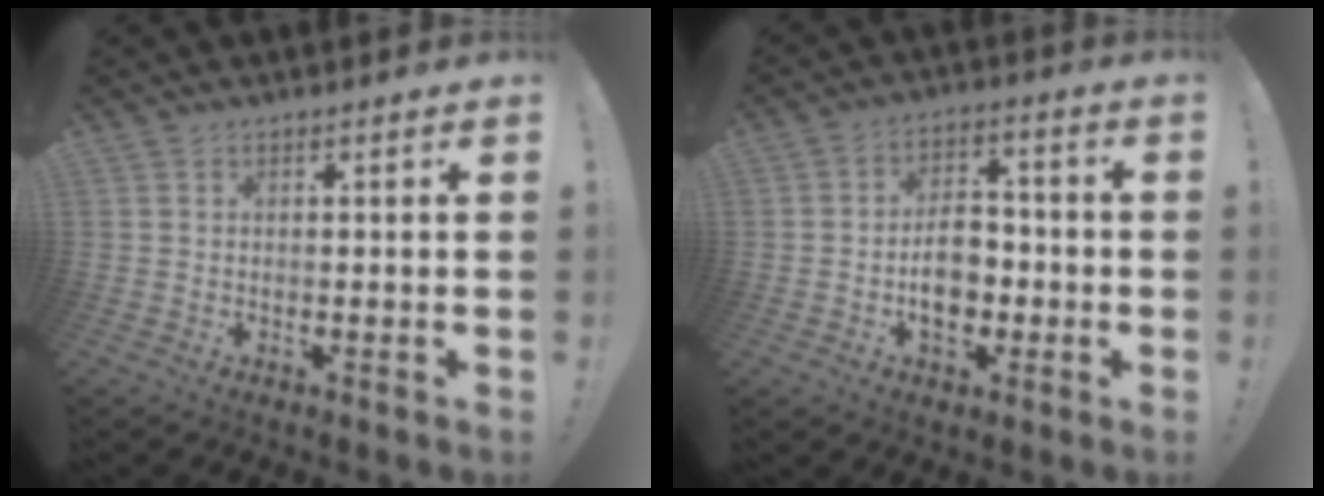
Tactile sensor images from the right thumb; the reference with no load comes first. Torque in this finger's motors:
{"motor_torque": [2.59, 2.18, 0.46, -0.33, 0.01]}